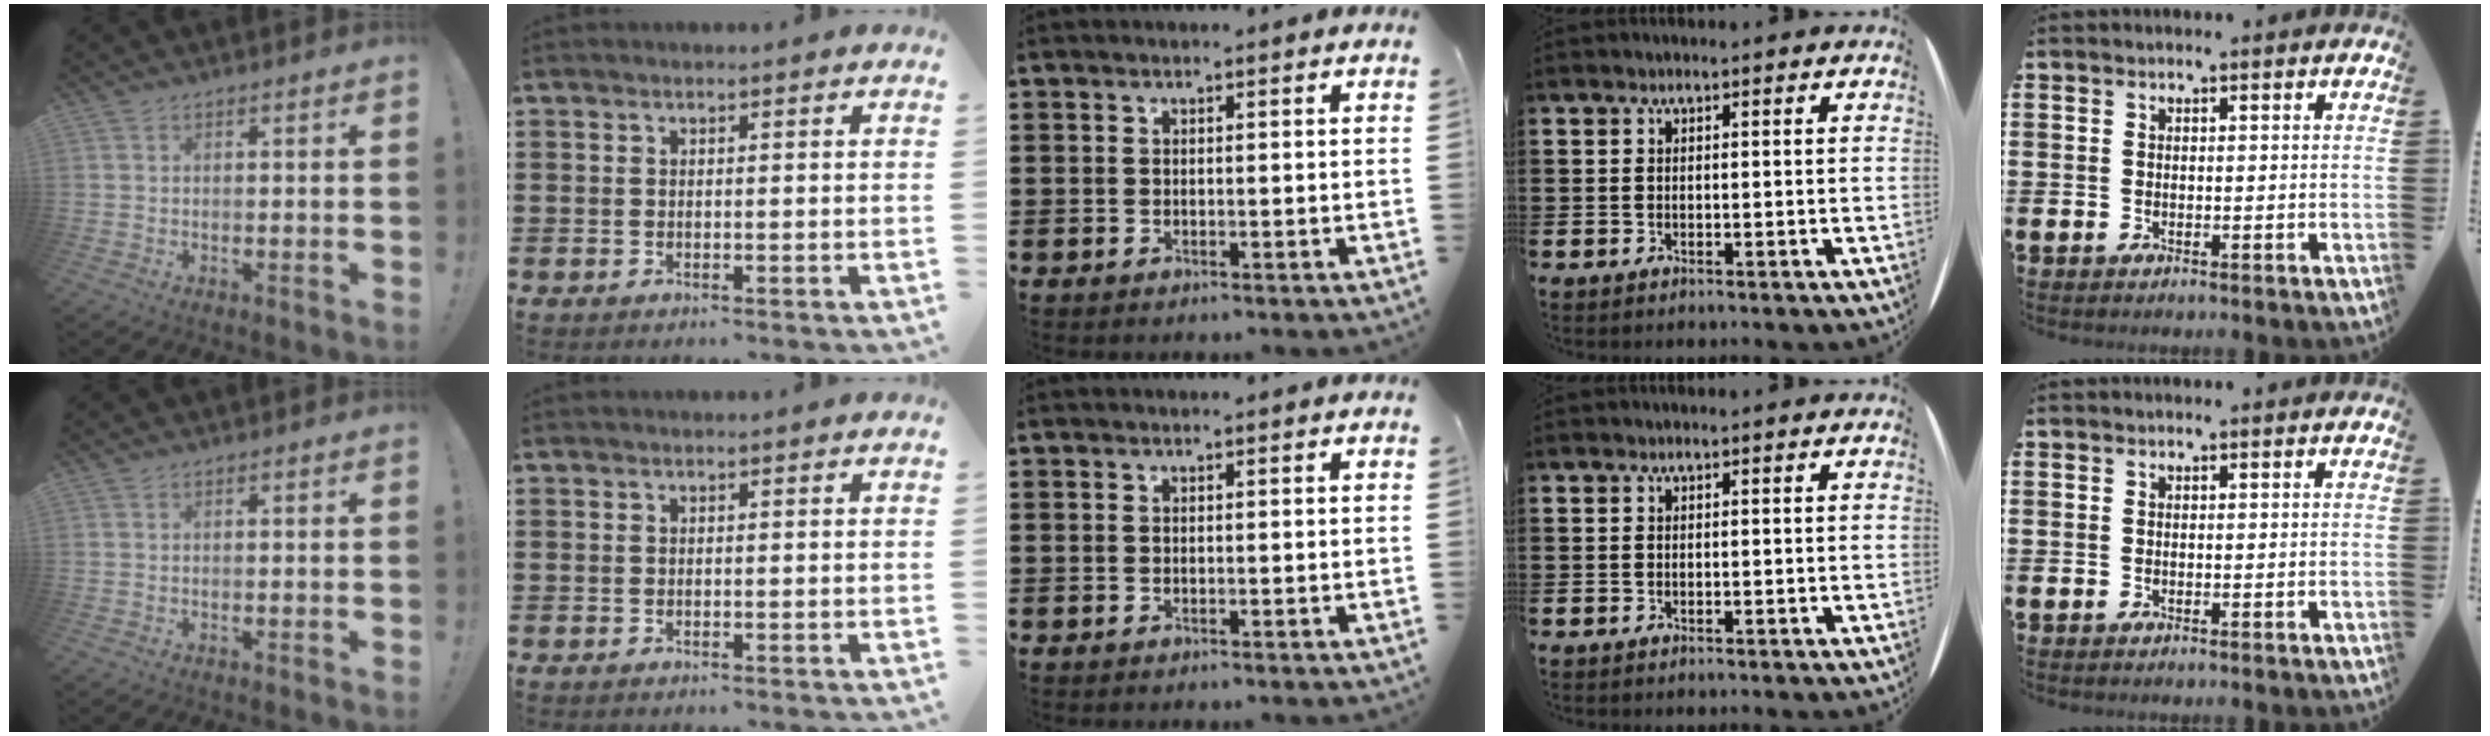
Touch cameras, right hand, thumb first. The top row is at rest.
{}